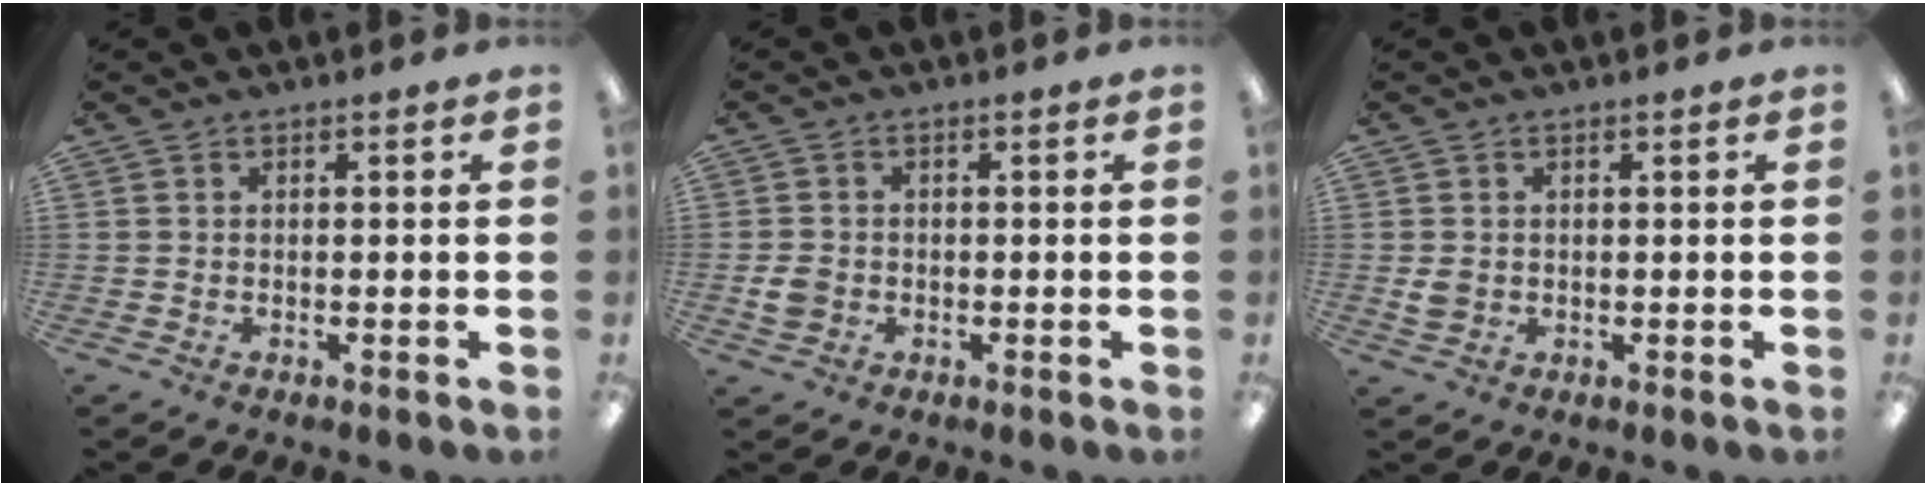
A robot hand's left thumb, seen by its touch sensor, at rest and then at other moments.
{"total": 3.2, "force": [-0.6, 2.8, 1.5], "torque": [-0.015, 0.002, -0.011]}
{"total": 2.5, "force": [0.4, 2.2, 1.1], "torque": [-0.005, -0.002, 0.004]}